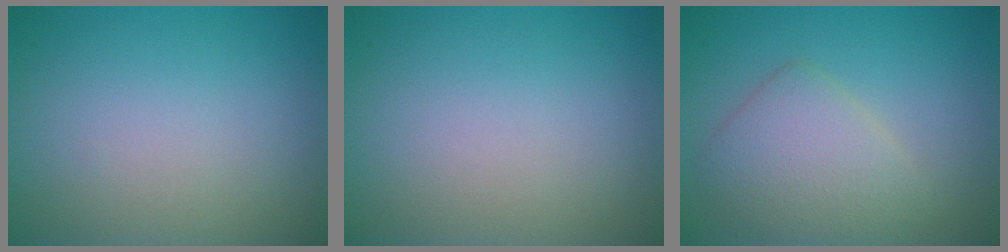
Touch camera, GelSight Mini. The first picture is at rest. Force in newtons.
{"total": 0.0}
{"total": 4.3, "press": 4.3, "slide": 0.2}